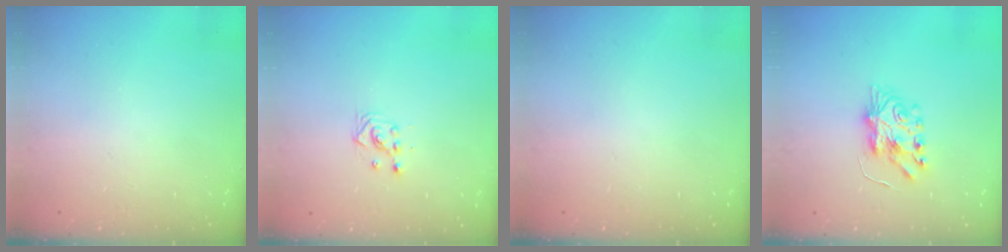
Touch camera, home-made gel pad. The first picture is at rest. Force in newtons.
{"total": 3.4, "press": 3.3, "slide": 0.3}
{"total": 0.0}
{"total": 7.4, "press": 7.4, "slide": 0.4}